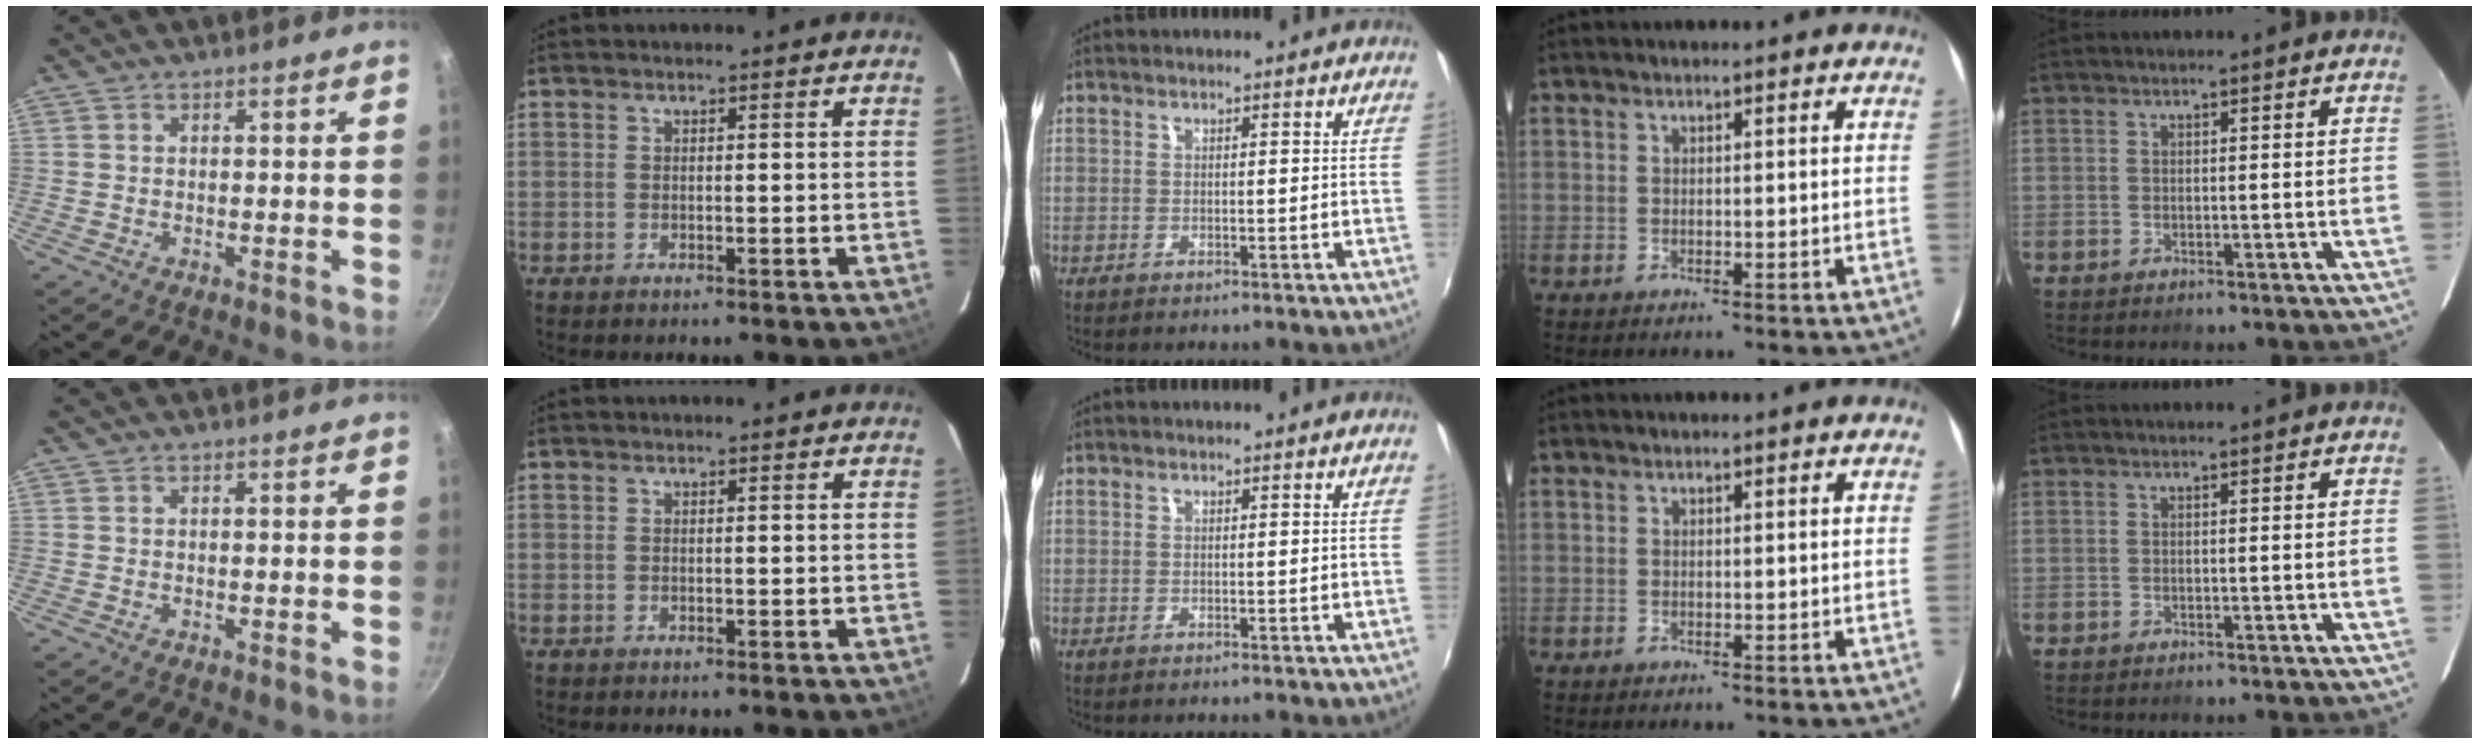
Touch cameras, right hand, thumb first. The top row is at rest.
{}